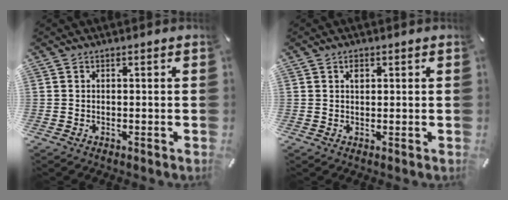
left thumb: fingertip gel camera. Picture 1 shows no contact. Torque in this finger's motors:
{"motor_torque": [0.30, 0.31, 0.00, -0.49, 0.00]}